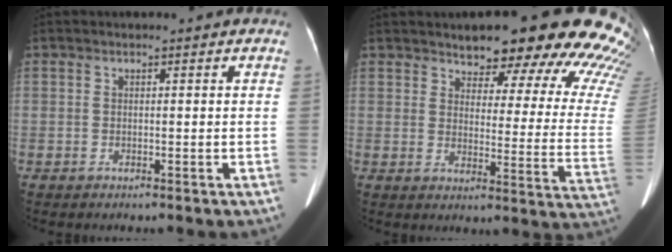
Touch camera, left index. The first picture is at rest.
{"total": 23.2, "force": [20.2, 4.9, 10.3], "torque": [-0.109, -0.073, 0.216]}